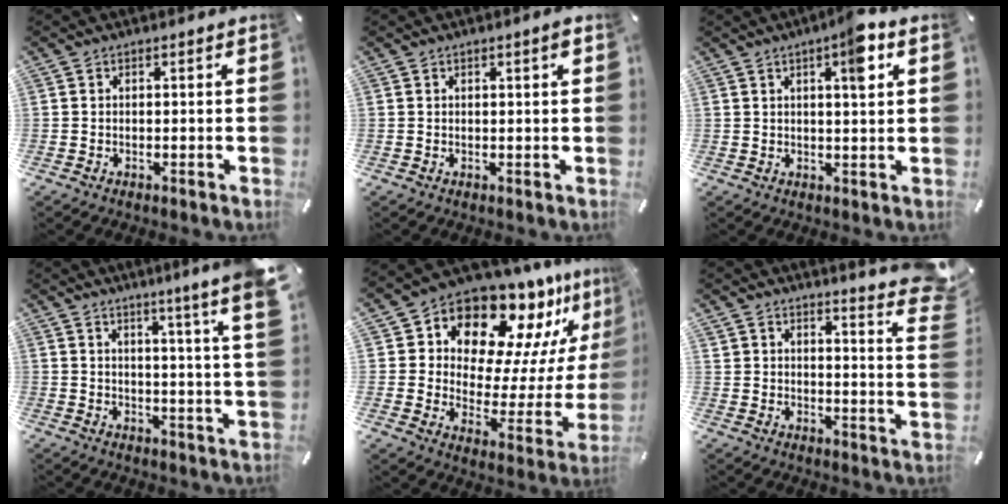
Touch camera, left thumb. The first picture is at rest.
{"total": 1.2, "force": [0.5, 0.1, 1.0], "torque": [-0.020, 0.000, 0.009]}
{"total": 6.4, "force": [2.9, 1.2, 5.6], "torque": [-0.084, -0.008, 0.040]}
{"total": 8.5, "force": [5.3, -0.9, 6.6], "torque": [-0.100, -0.051, 0.077]}
{"total": 14.8, "force": [12.6, 6.7, 4.1], "torque": [-0.068, -0.131, 0.212]}
{"total": 7.6, "force": [6.5, 1.9, 3.4], "torque": [-0.048, -0.064, 0.111]}